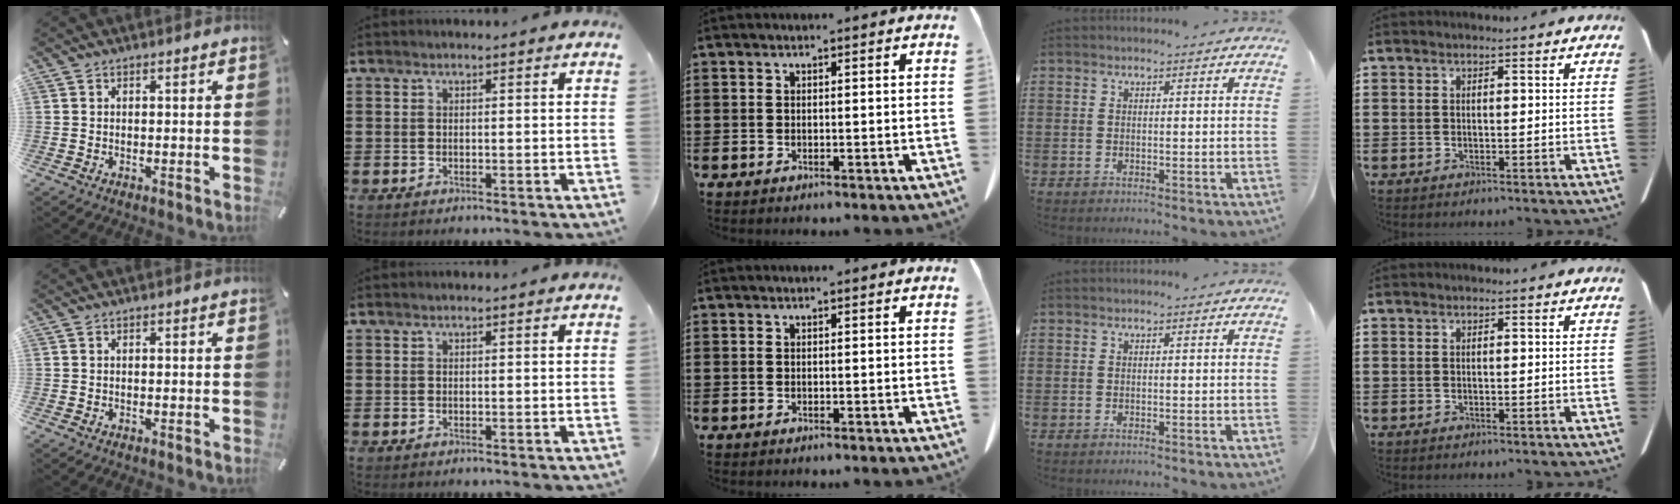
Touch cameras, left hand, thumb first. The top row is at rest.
{}